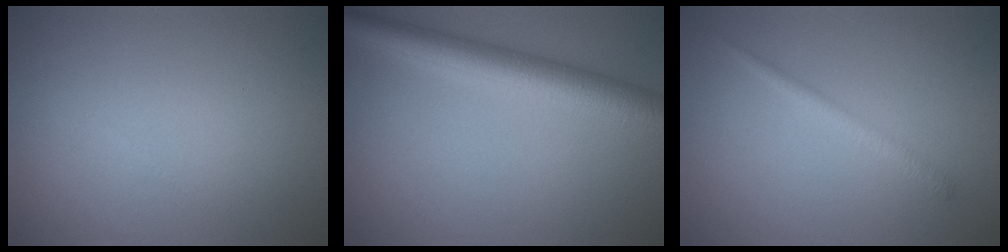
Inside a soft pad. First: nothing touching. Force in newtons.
{"total": 6.2, "press": 6.2, "slide": 0.1}
{"total": 1.4, "press": 1.4, "slide": 0.1}